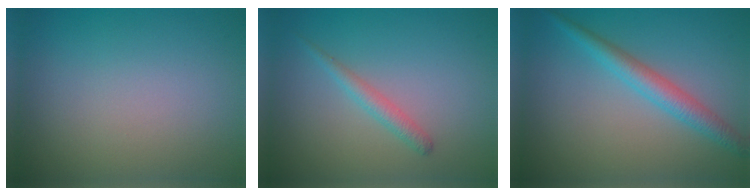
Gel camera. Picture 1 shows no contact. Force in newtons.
{"total": 1.6, "press": 1.6, "slide": 0.0}
{"total": 3.1, "press": 3.1, "slide": 0.1}